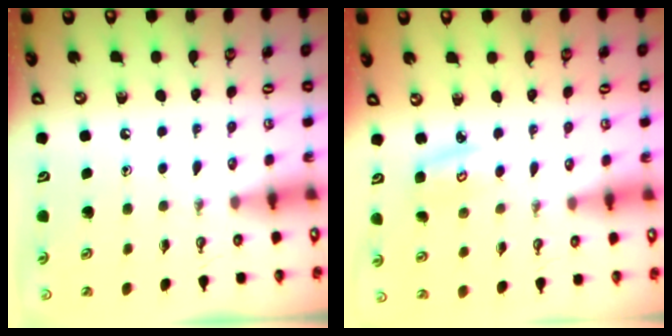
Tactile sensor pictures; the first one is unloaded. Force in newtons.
{"total": 4.0, "press": 4.0, "slide": 0.4}